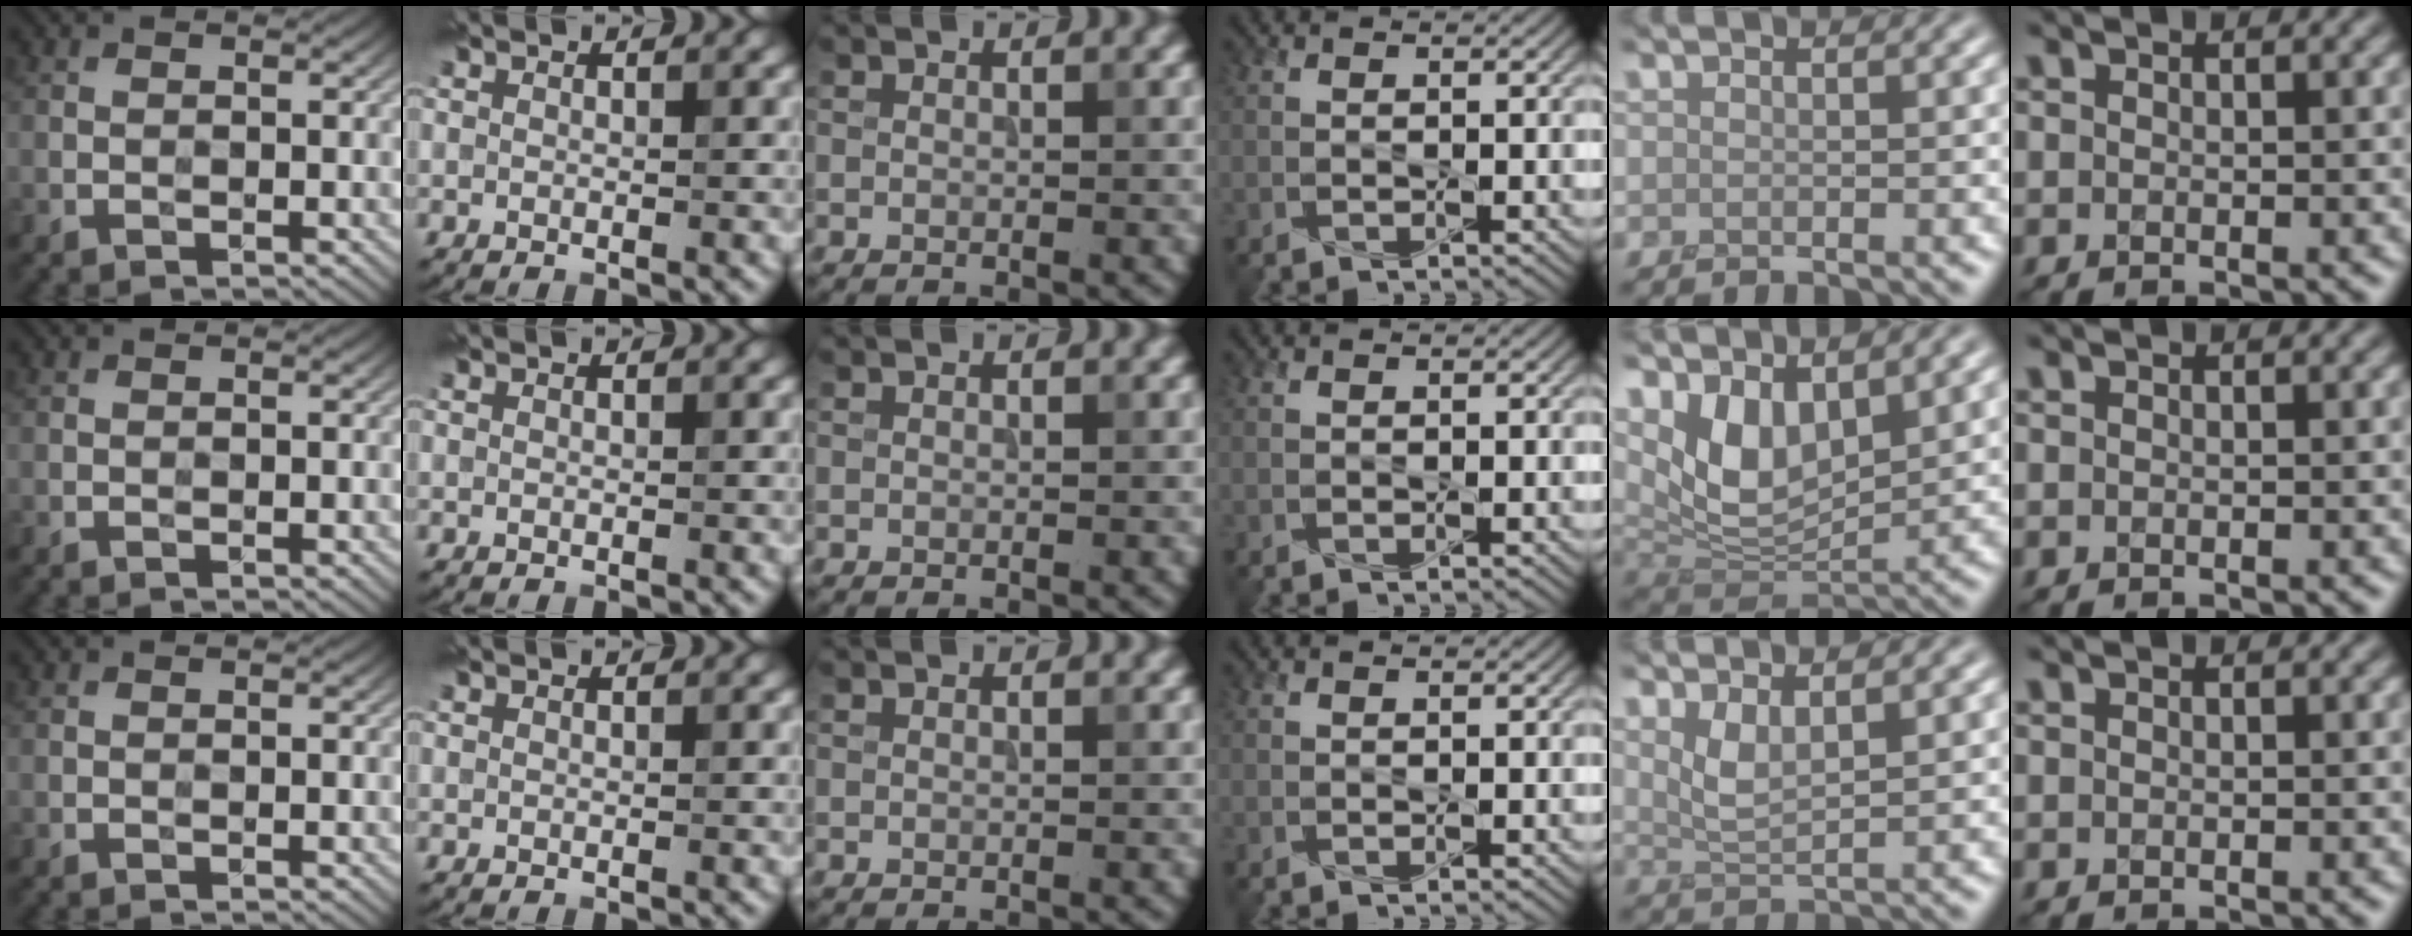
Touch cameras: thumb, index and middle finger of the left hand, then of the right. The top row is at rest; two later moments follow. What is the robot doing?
{"motion": "press", "object": "sticky note"}